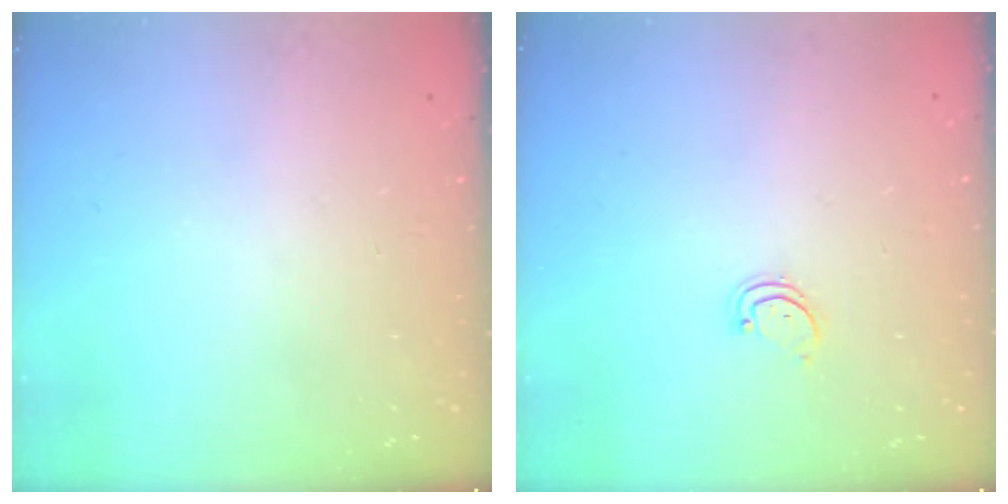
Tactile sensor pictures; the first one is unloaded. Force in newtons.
{"total": 1.9, "press": 1.9, "slide": 0.2}